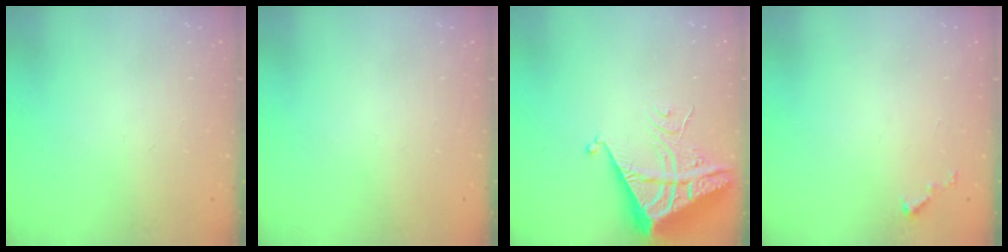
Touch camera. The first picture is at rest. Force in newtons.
{"total": 0.0}
{"total": 8.3, "press": 8.2, "slide": 1.0}
{"total": 3.1, "press": 3.1, "slide": 0.2}